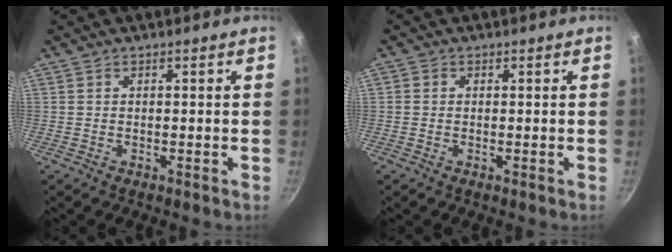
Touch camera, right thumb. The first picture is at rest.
{"total": 0.9, "force": [0.0, 0.8, 0.3], "torque": [-0.003, 0.003, -0.004]}